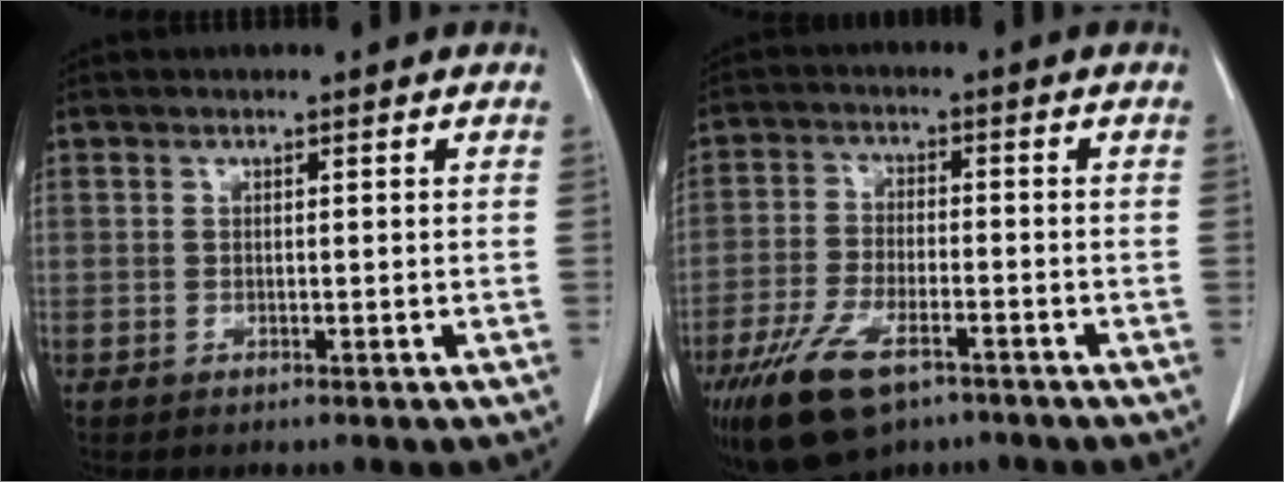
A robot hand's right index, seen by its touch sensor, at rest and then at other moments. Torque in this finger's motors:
{"motor_torque": [1.37, -0.77, 0.67, 0.20]}